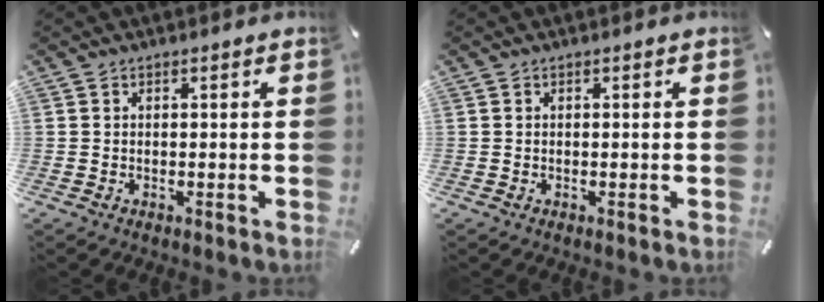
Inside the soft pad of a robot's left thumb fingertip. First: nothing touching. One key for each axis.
{"total": 0.0}